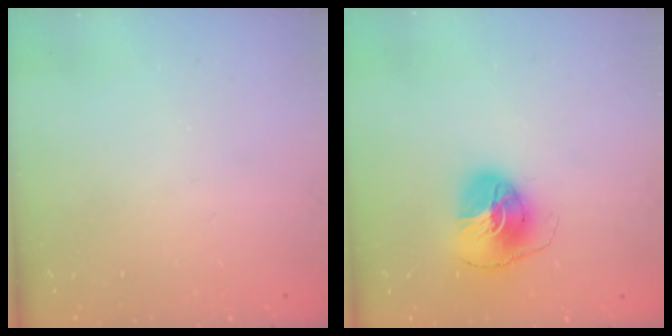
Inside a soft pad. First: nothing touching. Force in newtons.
{"total": 8.6, "press": 8.6, "slide": 0.9}